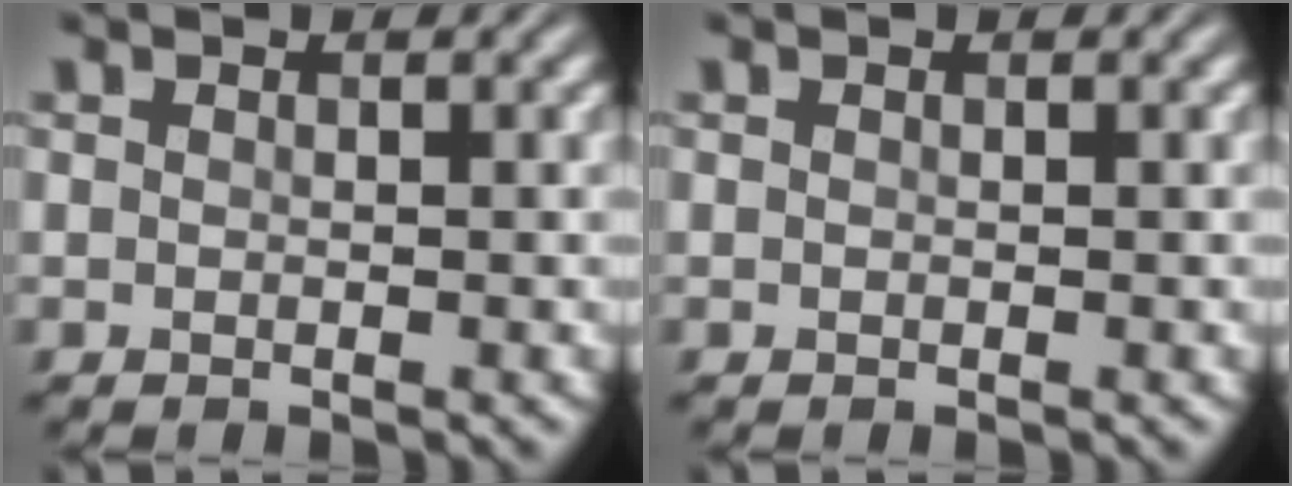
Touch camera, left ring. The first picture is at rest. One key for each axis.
{"total": 0.0}